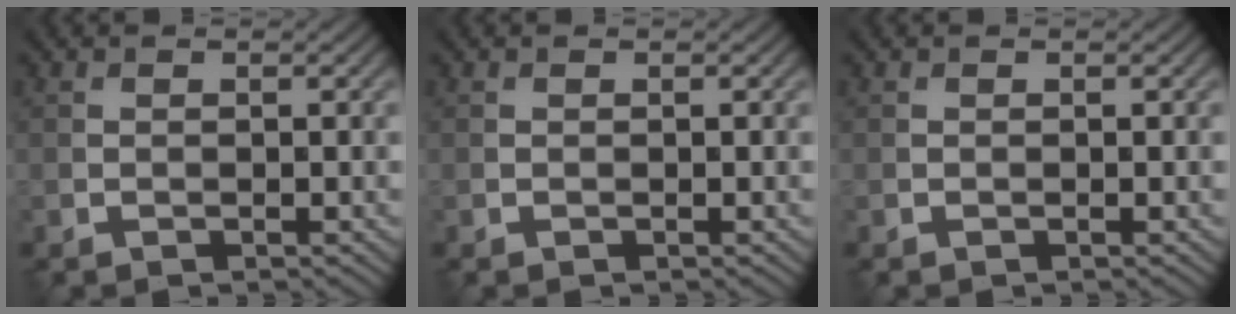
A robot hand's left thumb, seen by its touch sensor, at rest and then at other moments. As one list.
[{"total": 0.0}, {"total": 0.0}]